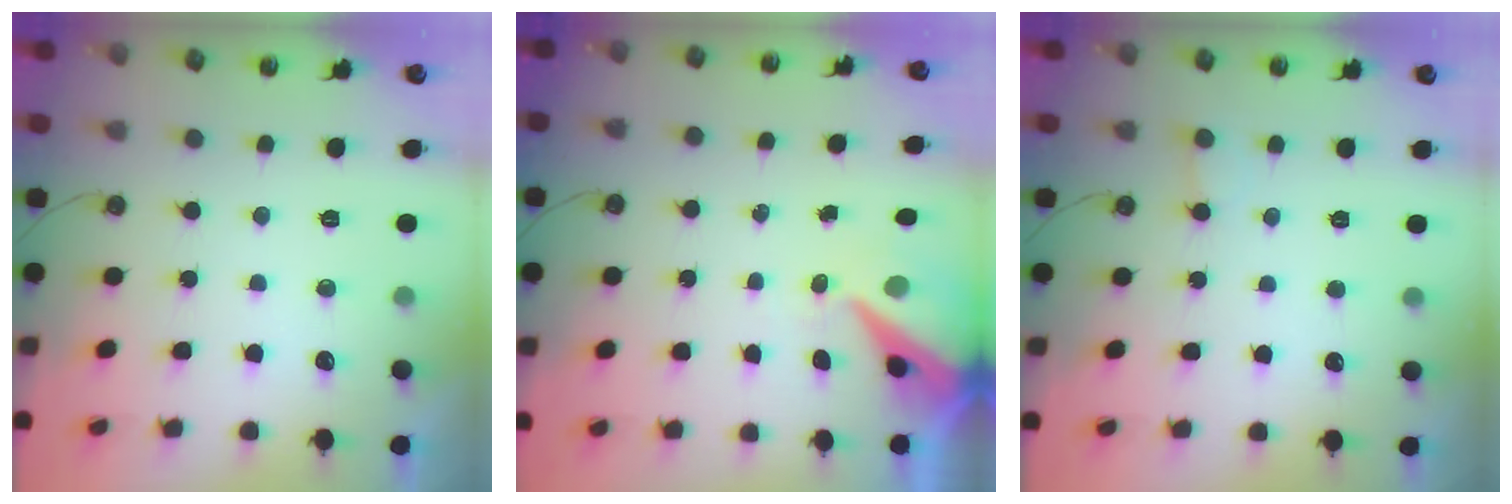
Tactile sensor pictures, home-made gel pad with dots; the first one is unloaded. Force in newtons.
{"total": 8.6, "press": 8.5, "slide": 1.2}
{"total": 2.3, "press": 2.3, "slide": 0.2}